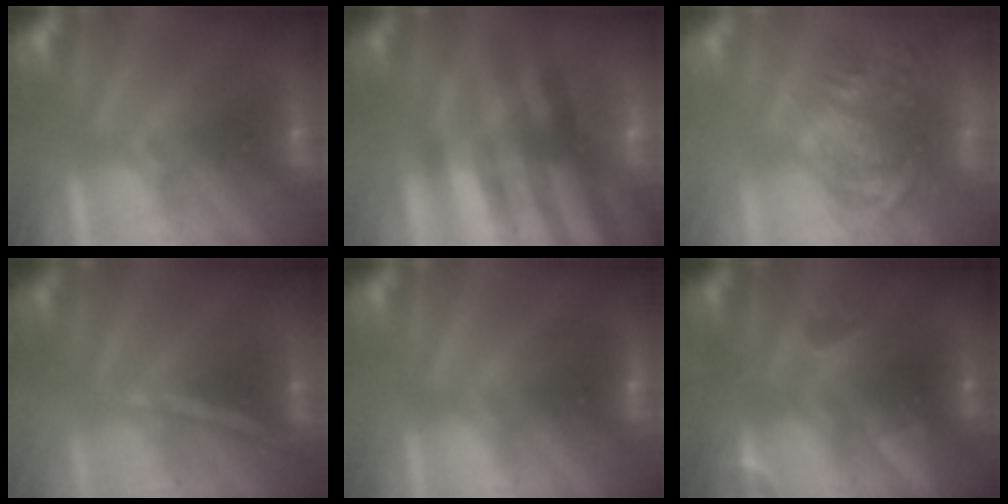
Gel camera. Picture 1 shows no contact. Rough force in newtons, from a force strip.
{"total": 2.4}
{"total": 6.7}
{"total": 1.3}
{"total": 2.6}
{"total": 2.4}